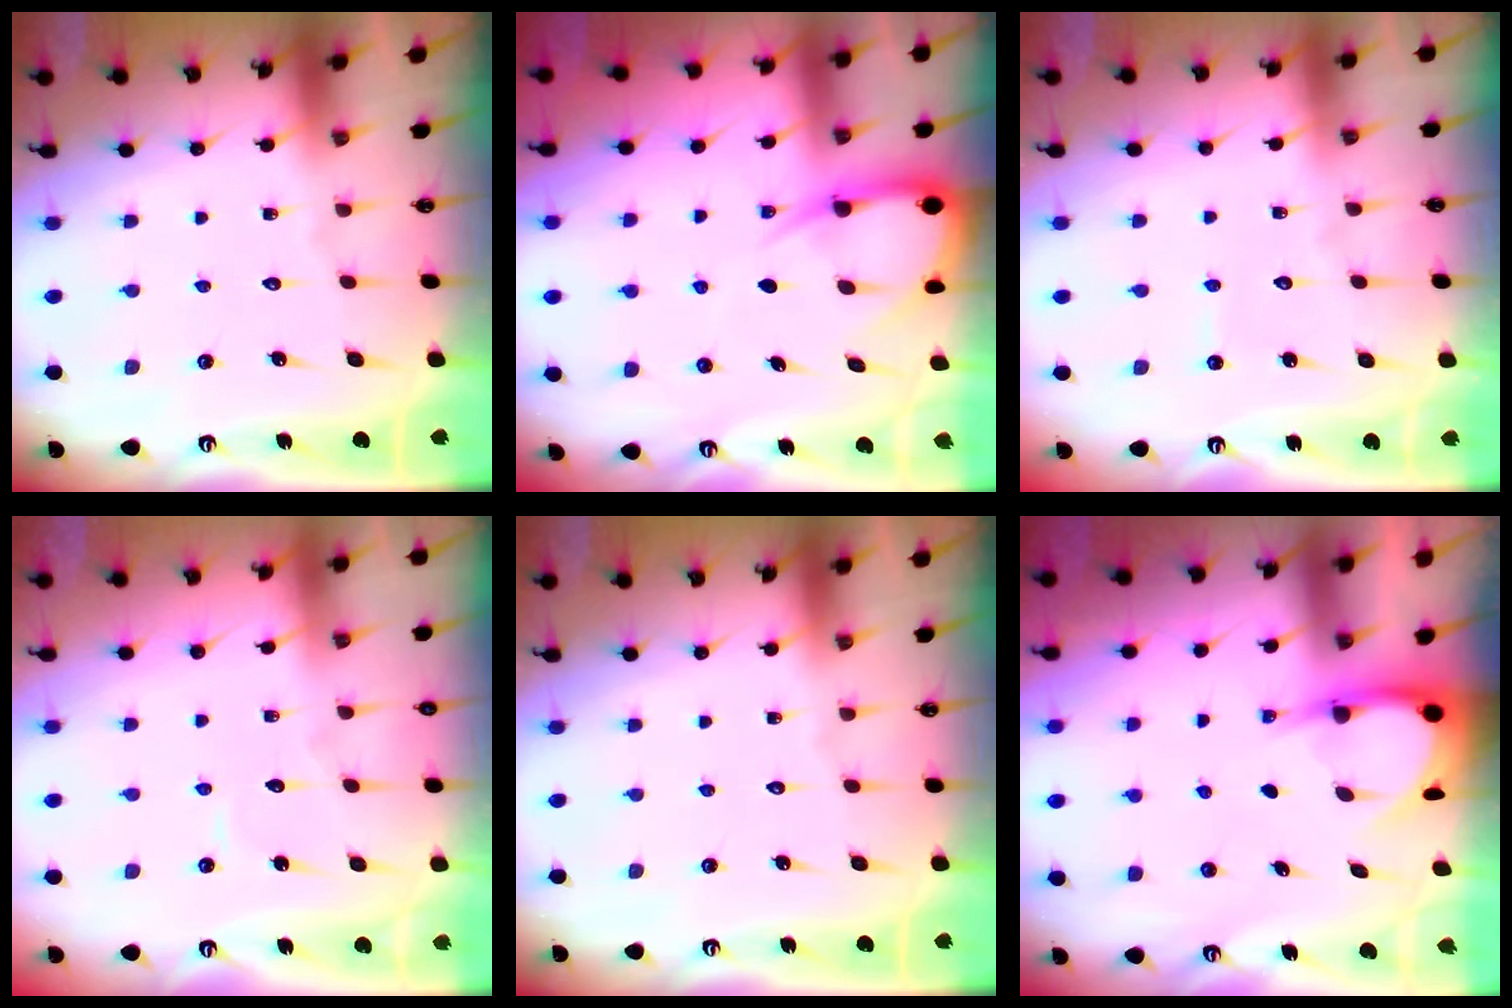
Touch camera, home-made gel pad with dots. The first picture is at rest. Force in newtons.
{"total": 7.3, "press": 7.3, "slide": 0.8}
{"total": 2.5, "press": 2.5, "slide": 0.2}
{"total": 3.5, "press": 3.5, "slide": 0.2}
{"total": 0.0}
{"total": 4.6, "press": 4.5, "slide": 0.4}